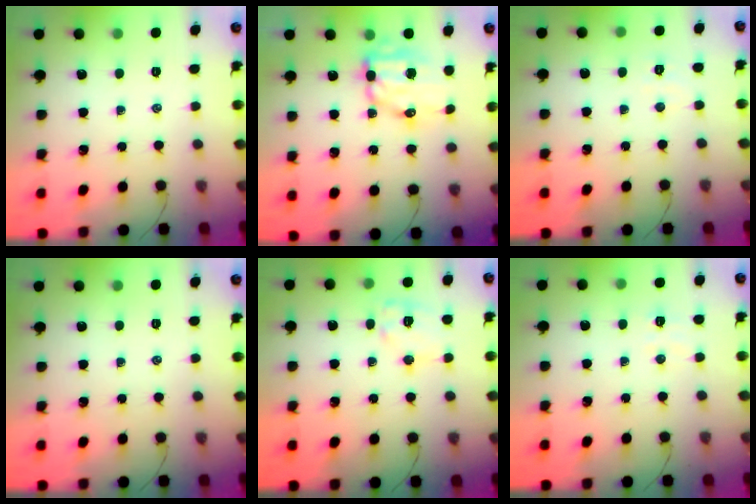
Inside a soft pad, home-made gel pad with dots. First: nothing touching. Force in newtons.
{"total": 9.3, "press": 9.1, "slide": 2.1}
{"total": 3.8, "press": 3.8, "slide": 0.7}
{"total": 0.0}
{"total": 10.9, "press": 10.8, "slide": 1.1}
{"total": 4.6, "press": 4.4, "slide": 1.2}